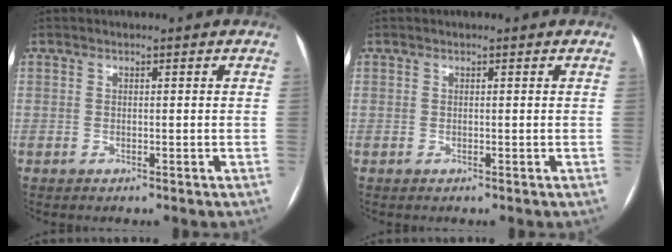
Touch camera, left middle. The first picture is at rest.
{"total": 0.0}